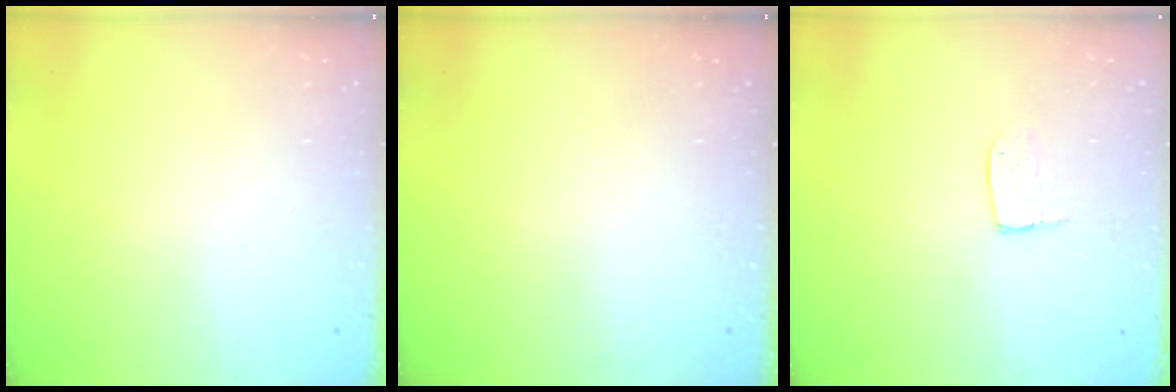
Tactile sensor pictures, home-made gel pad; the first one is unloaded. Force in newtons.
{"total": 0.0}
{"total": 5.2, "press": 5.2, "slide": 0.4}